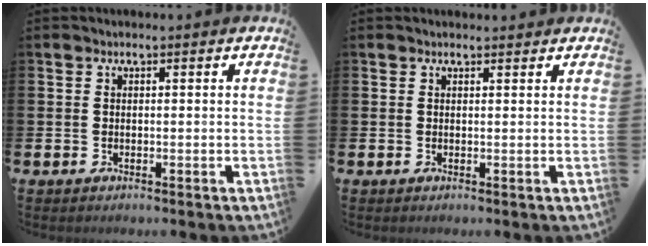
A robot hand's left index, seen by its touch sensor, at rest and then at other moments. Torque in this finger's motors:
{"motor_torque": [0.96, -1.18, 0.07, 0.02]}